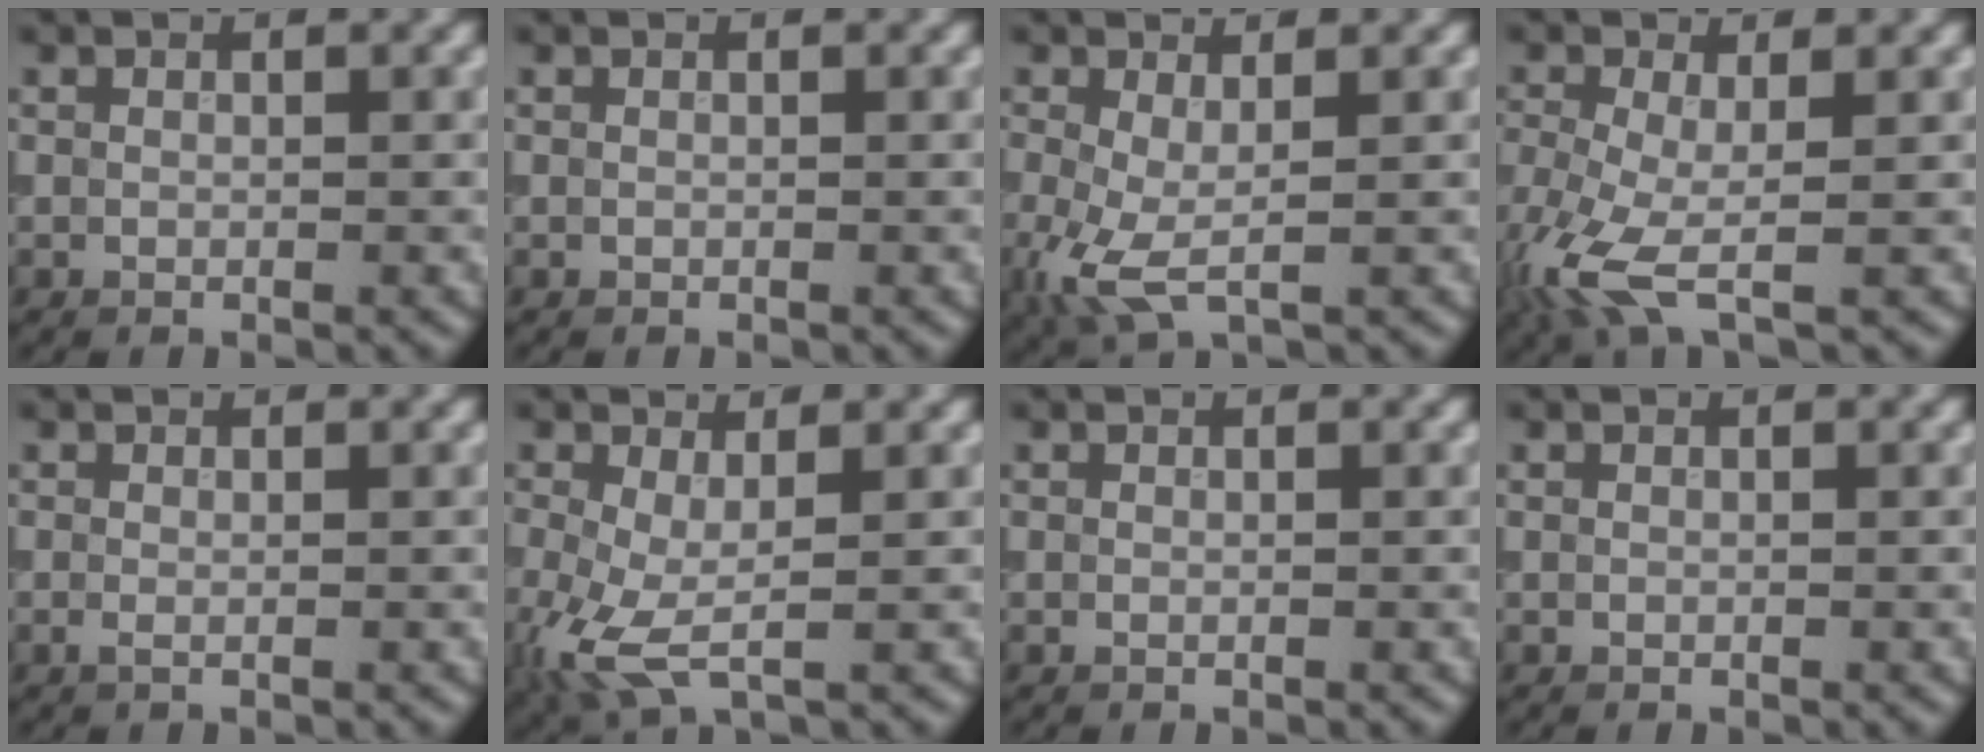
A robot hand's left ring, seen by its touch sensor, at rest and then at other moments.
{"total": 0.0}
{"total": 3.9, "force": [-0.7, 1.5, 3.6], "torque": [-0.096, -0.012, -0.016]}
{"total": 6.2, "force": [-2.5, 2.4, 5.1], "torque": [-0.144, -0.017, -0.056]}
{"total": 0.6, "force": [-0.1, 0.1, 0.6], "torque": [-0.013, -0.005, -0.002]}
{"total": 4.8, "force": [-1.0, 1.8, 4.3], "torque": [-0.119, -0.010, -0.023]}
{"total": 0.0}
{"total": 0.0}